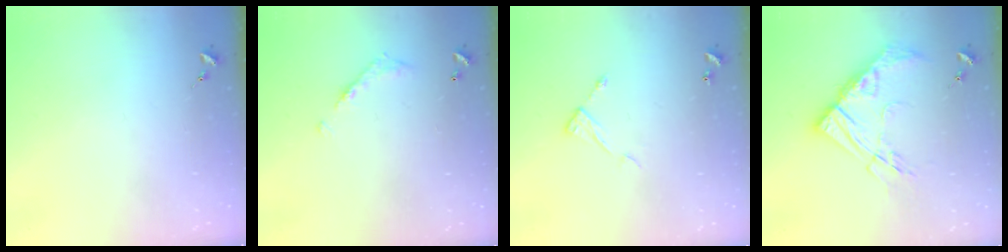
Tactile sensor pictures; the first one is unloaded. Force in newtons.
{"total": 7.9, "press": 7.9, "slide": 0.3}
{"total": 6.5, "press": 6.5, "slide": 0.3}
{"total": 15.4, "press": 15.3, "slide": 1.6}